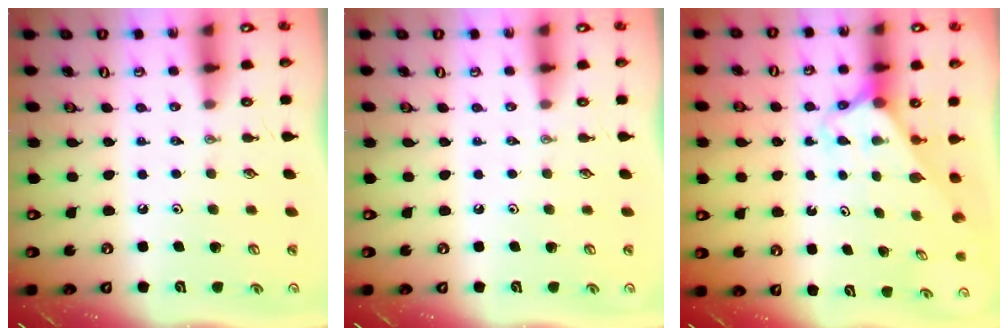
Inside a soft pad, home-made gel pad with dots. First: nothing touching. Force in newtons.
{"total": 0.0}
{"total": 2.4, "press": 2.4, "slide": 0.1}